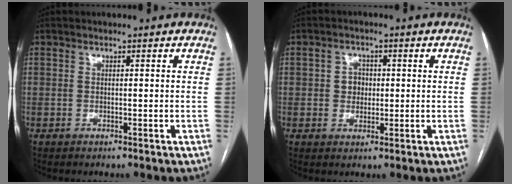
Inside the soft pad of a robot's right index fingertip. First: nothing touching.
{"total": 3.1, "force": [0.2, 2.6, 1.6], "torque": [-0.020, 0.009, 0.004]}